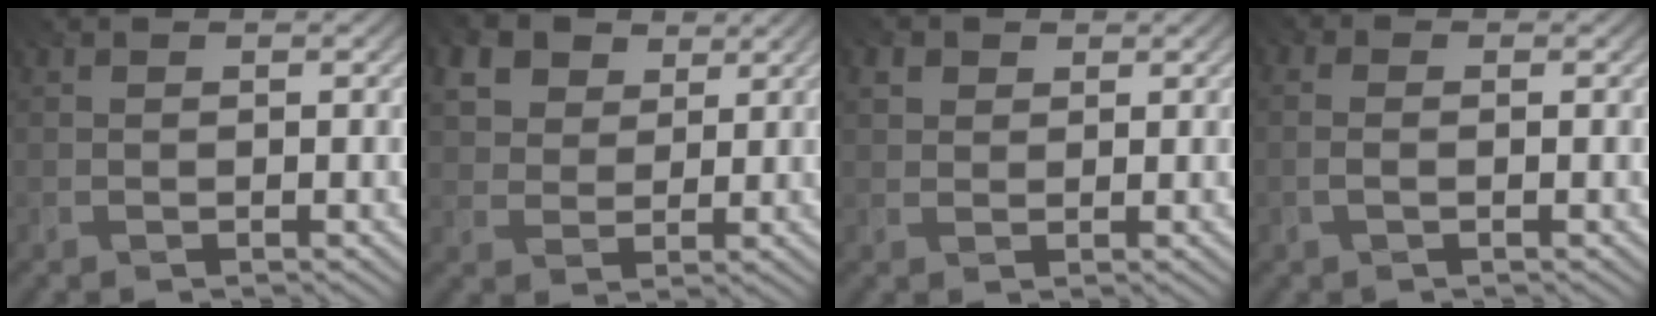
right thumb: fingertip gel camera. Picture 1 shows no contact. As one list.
[{"total": 7.1, "force": [3.8, 4.8, 3.6], "torque": [-0.112, -0.003, 0.070]}, {"total": 2.1, "force": [0.9, 1.7, 0.8], "torque": [-0.020, 0.000, 0.019]}, {"total": 1.7, "force": [-0.7, 1.0, 1.2], "torque": [-0.022, 0.000, -0.027]}]